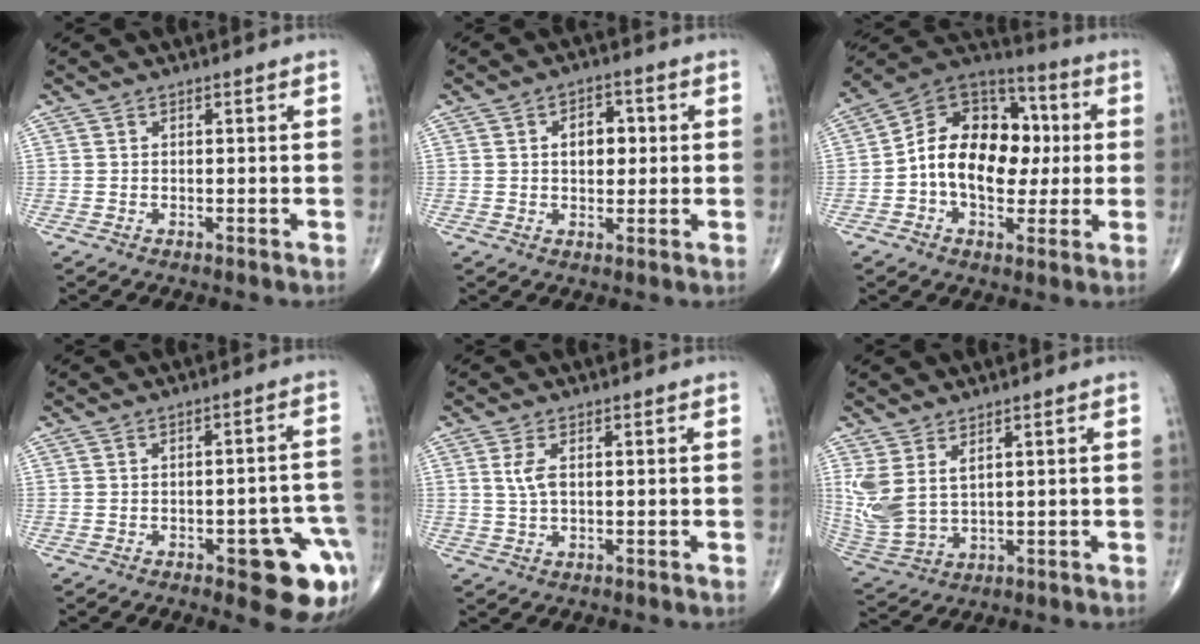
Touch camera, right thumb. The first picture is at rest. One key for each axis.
{"total": 5.7, "fx": 0.8, "fy": 3.8, "fz": 4.1, "tx": -0.041, "ty": 0.007, "tz": 0.008}
{"total": 18.2, "fx": 0.0, "fy": 12.4, "fz": 13.3, "tx": -0.174, "ty": 0.034, "tz": -0.009}
{"total": 12.5, "fx": -5.1, "fy": 4.4, "fz": 10.5, "tx": -0.083, "ty": 0.030, "tz": -0.049}
{"total": 3.2, "fx": 0.7, "fy": 1.5, "fz": 2.8, "tx": -0.064, "ty": 0.002, "tz": 0.014}
{"total": 8.7, "fx": 3.3, "fy": 4.6, "fz": 6.7, "tx": -0.156, "ty": -0.014, "tz": 0.082}